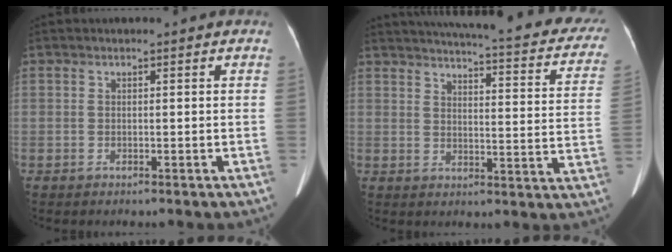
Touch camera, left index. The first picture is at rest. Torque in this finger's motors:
{"motor_torque": [0.82, -1.32, 0.44, 0.10]}